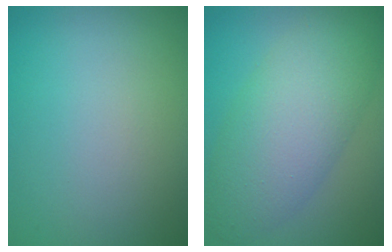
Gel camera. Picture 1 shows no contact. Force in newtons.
{"total": 7.8, "press": 7.8, "slide": 0.4}